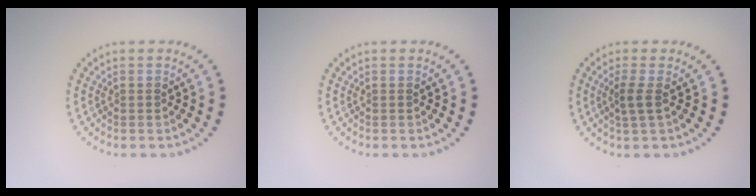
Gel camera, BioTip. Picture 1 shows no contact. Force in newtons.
{"total": 0.0}
{"total": 1.6, "press": 1.3, "slide": 0.9}